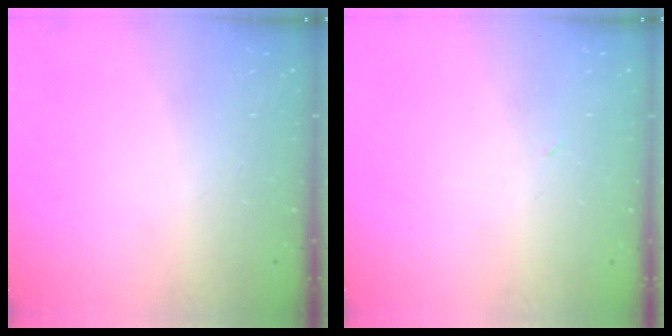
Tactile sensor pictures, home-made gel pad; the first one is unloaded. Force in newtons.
{"total": 2.4, "press": 2.3, "slide": 0.8}